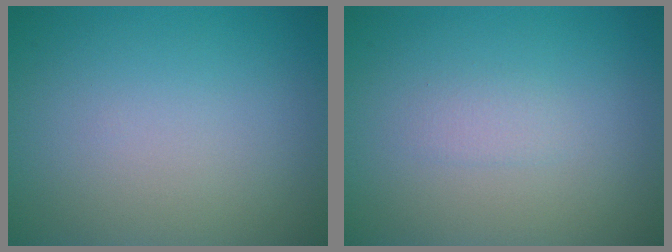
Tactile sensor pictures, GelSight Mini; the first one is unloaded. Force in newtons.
{"total": 0.9, "press": 0.9, "slide": 0.0}